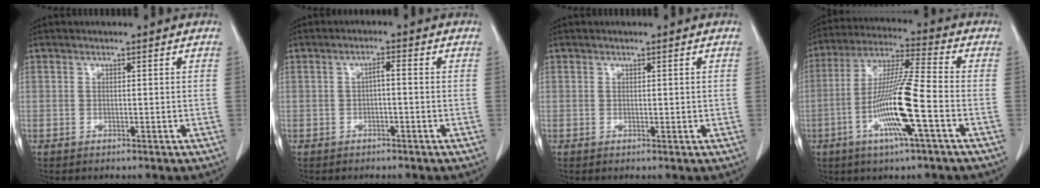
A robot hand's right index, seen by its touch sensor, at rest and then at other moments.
{"total": 1.6, "force": [-0.2, 0.3, 1.5], "torque": [-0.027, 0.005, -0.003]}
{"total": 0.7, "force": [0.2, 0.4, 0.5], "torque": [-0.008, -0.002, 0.005]}
{"total": 13.6, "force": [-4.3, 0.1, 12.9], "torque": [-0.255, -0.007, -0.087]}